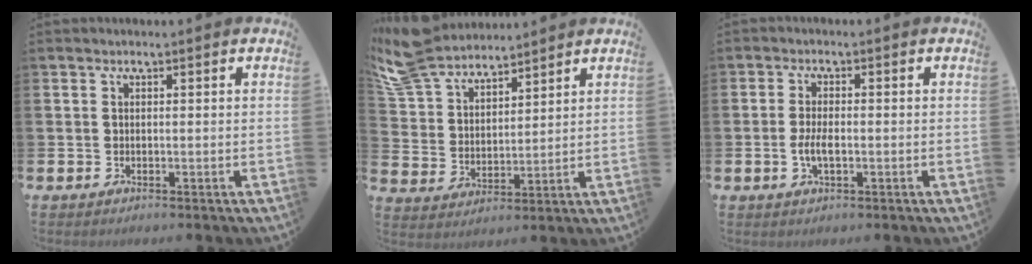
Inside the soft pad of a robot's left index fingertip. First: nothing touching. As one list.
[{"total": 8.1, "force": [7.5, 2.7, 1.2], "torque": [-0.071, -0.038, 0.141]}, {"total": 2.9, "force": [-0.6, 1.1, 2.6], "torque": [-0.054, -0.002, -0.014]}]